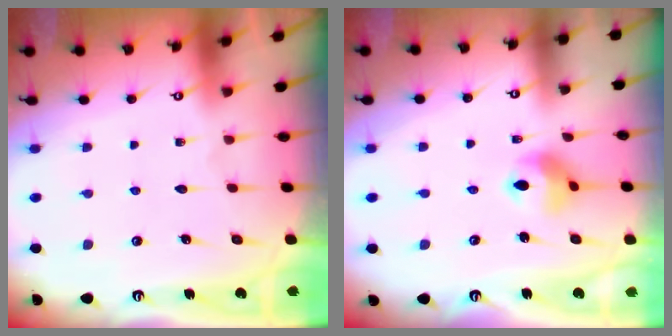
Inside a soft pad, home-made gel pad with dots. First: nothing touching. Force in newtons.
{"total": 9.0, "press": 8.9, "slide": 1.6}